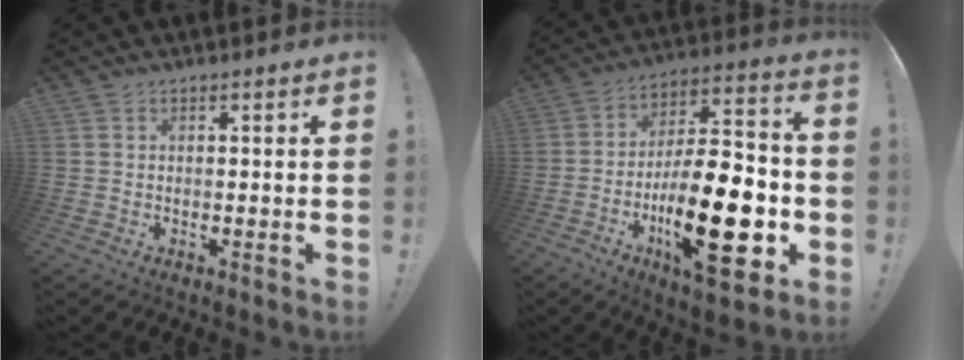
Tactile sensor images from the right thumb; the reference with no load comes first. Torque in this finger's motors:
{"motor_torque": [2.32, 2.69, 1.53, -1.24, 0.19]}